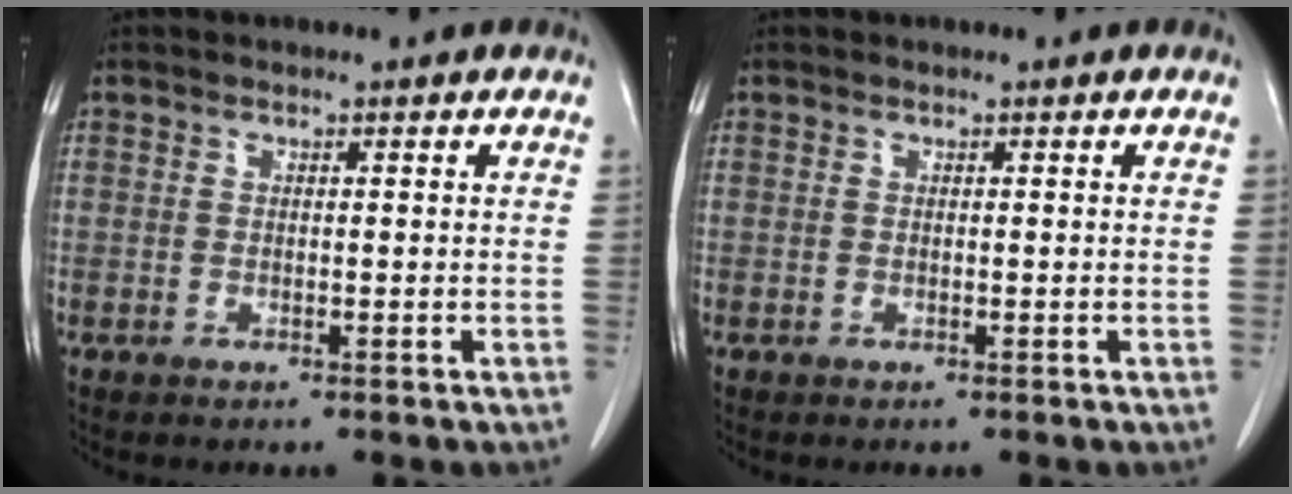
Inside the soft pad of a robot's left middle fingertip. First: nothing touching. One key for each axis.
{"total": 0.0}